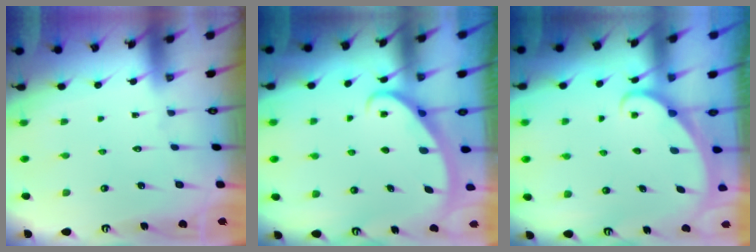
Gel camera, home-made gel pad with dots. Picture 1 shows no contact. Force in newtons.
{"total": 2.7, "press": 2.6, "slide": 0.4}
{"total": 1.8, "press": 1.7, "slide": 0.1}